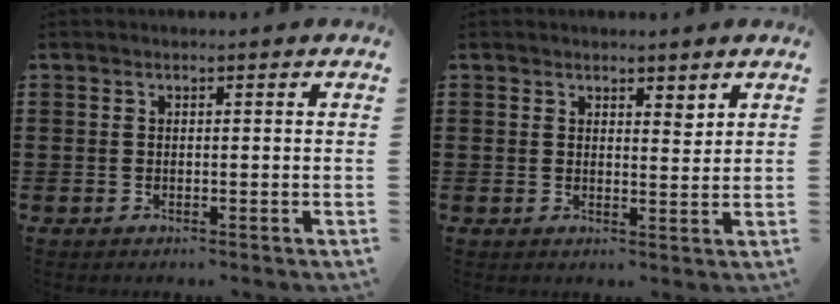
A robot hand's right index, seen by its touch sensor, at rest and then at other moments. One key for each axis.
{"total": 2.2, "fx": 2.0, "fy": 0.9, "fz": 0.5, "tx": -0.006, "ty": 0.004, "tz": 0.036}